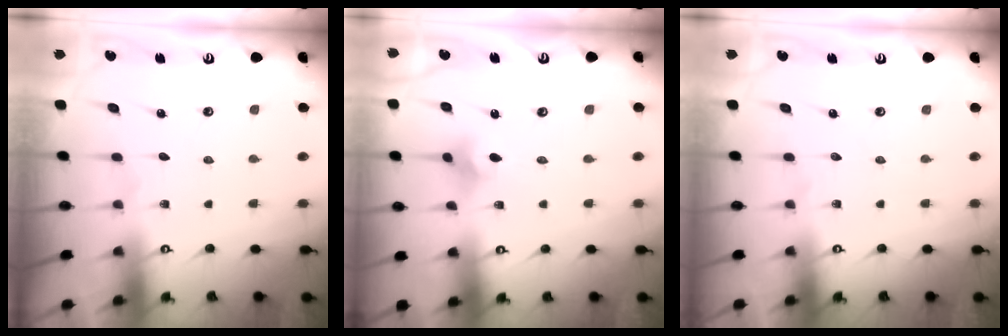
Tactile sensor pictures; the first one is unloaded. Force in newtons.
{"total": 3.5, "press": 3.4, "slide": 0.7}
{"total": 0.0}